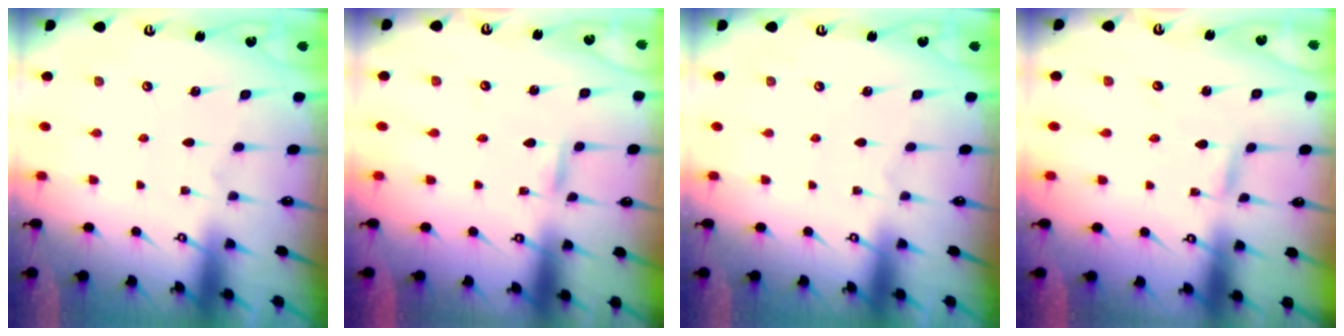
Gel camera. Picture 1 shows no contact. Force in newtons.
{"total": 2.8, "press": 2.8, "slide": 0.3}
{"total": 0.0}
{"total": 2.5, "press": 2.5, "slide": 0.2}